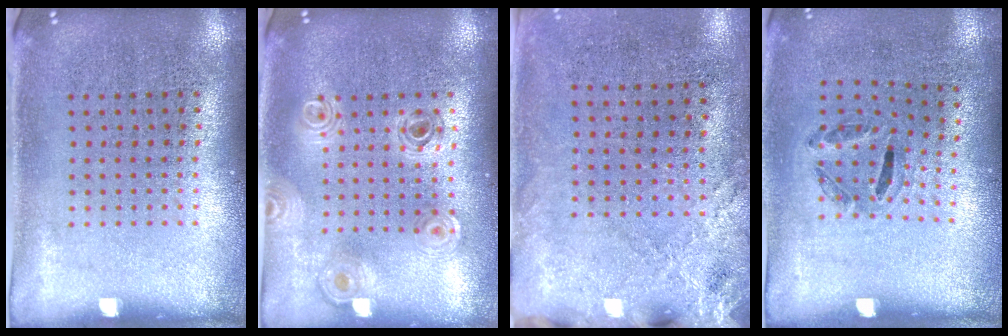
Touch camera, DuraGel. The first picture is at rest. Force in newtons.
{"total": 0.8, "press": 0.8, "slide": 0.2}
{"total": 2.4, "press": 2.0, "slide": 1.3}
{"total": 1.2, "press": 0.6, "slide": 1.0}